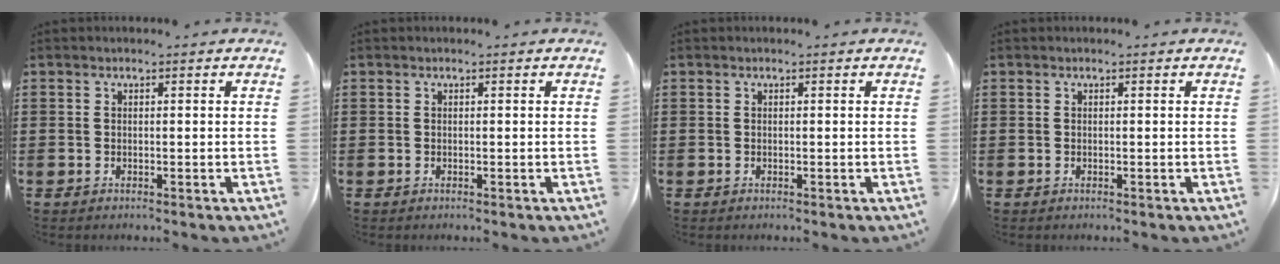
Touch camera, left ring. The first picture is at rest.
{"total": 0.0}
{"total": 0.0}
{"total": 0.0}